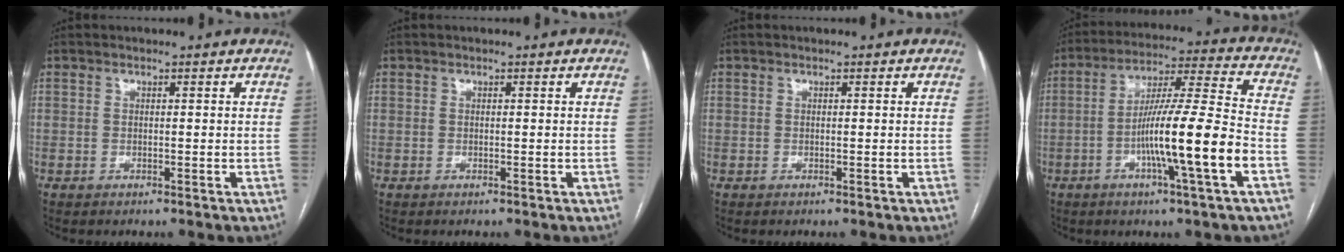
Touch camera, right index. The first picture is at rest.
{"total": 0.0}
{"total": 0.0}
{"total": 15.0, "force": [-4.8, -0.8, 14.2], "torque": [-0.246, 0.000, -0.087]}